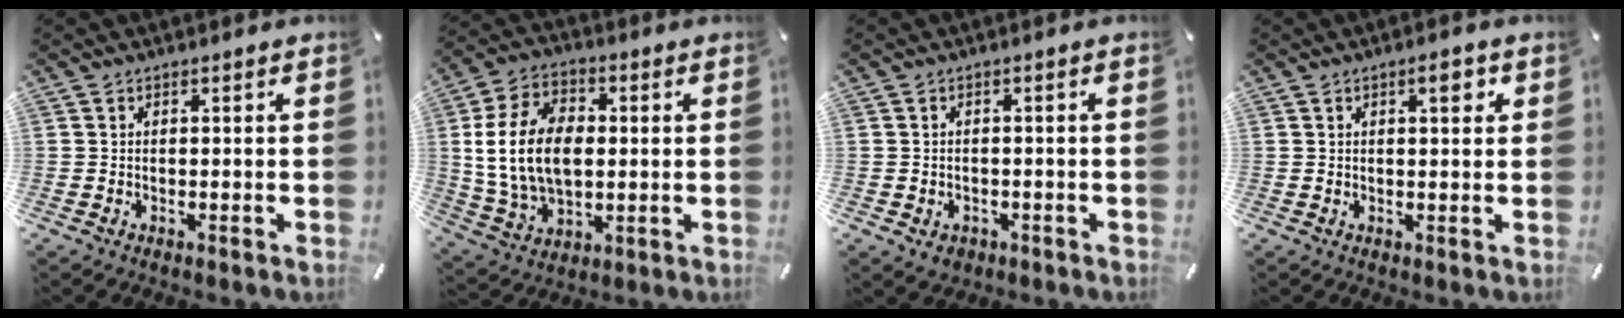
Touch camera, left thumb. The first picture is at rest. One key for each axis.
{"total": 15.8, "fx": 0.7, "fy": 11.2, "fz": 11.1, "tx": -0.249, "ty": 0.010, "tz": 0.013}
{"total": 2.5, "fx": -1.3, "fy": 2.0, "fz": 0.9, "tx": -0.015, "ty": 0.005, "tz": -0.024}
{"total": 3.6, "fx": 1.5, "fy": 1.3, "fz": 3.0, "tx": -0.038, "ty": -0.002, "tz": 0.018}